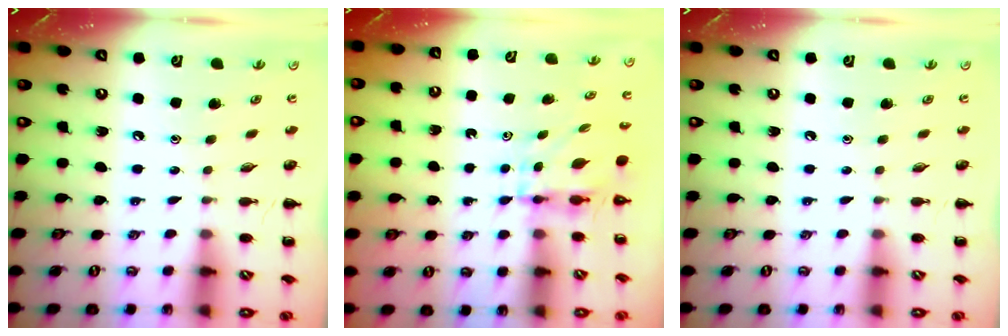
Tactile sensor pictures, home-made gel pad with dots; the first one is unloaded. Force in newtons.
{"total": 3.9, "press": 3.9, "slide": 0.3}
{"total": 0.0}